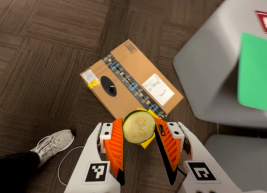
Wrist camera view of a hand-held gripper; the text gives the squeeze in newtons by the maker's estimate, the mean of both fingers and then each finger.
{"total": 6.6, "left": 7.0, "right": 6.3}